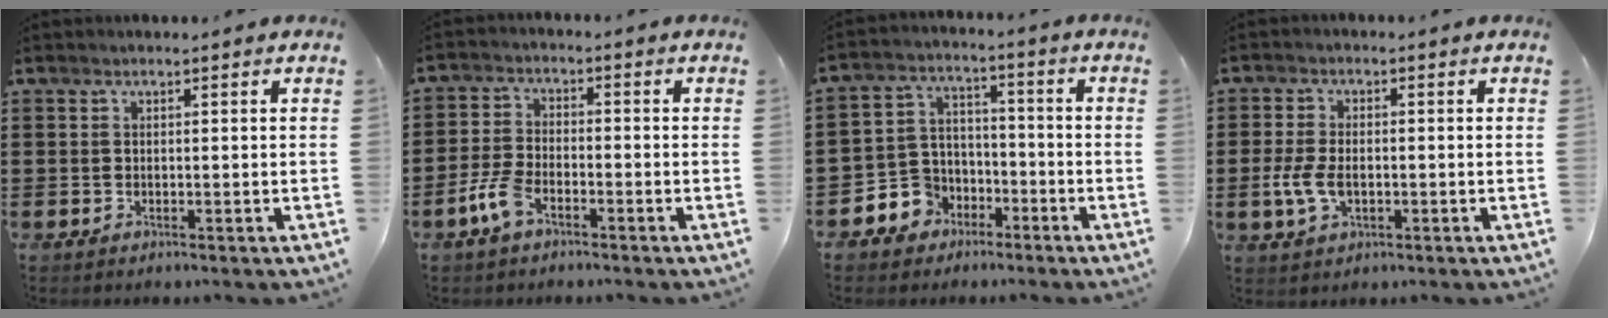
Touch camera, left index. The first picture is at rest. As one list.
[{"total": 5.1, "force": [-2.9, 2.1, 3.7], "torque": [-0.095, 0.001, -0.060]}, {"total": 5.9, "force": [-3.4, 4.8, 0.4], "torque": [-0.040, 0.007, -0.070]}, {"total": 5.0, "force": [-1.0, 2.8, 4.0], "torque": [-0.099, -0.005, -0.023]}]